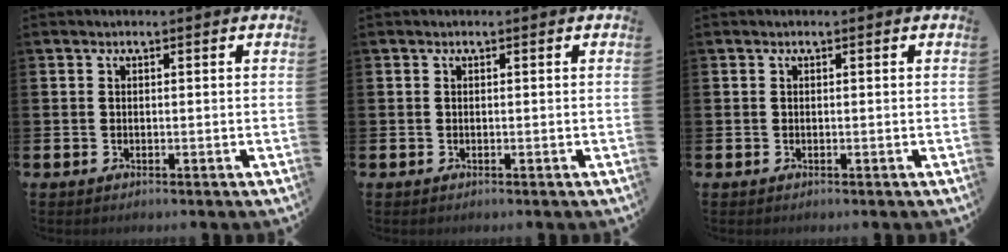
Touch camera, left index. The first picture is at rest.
{"total": 0.0}
{"total": 0.0}